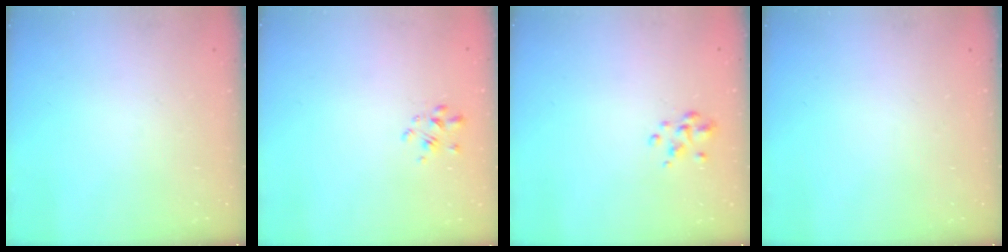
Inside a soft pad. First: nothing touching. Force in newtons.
{"total": 1.7, "press": 1.5, "slide": 0.7}
{"total": 2.5, "press": 2.4, "slide": 0.7}
{"total": 0.0}